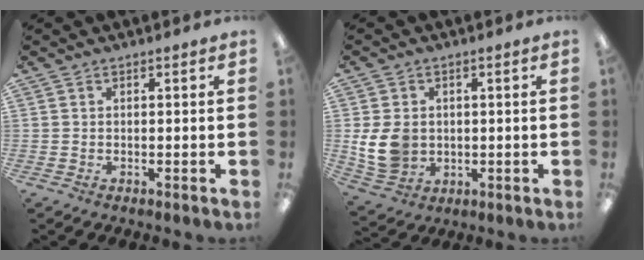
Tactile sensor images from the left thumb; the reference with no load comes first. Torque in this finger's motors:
{"motor_torque": [0.07, 1.39, 0.82, -0.73, 0.07]}